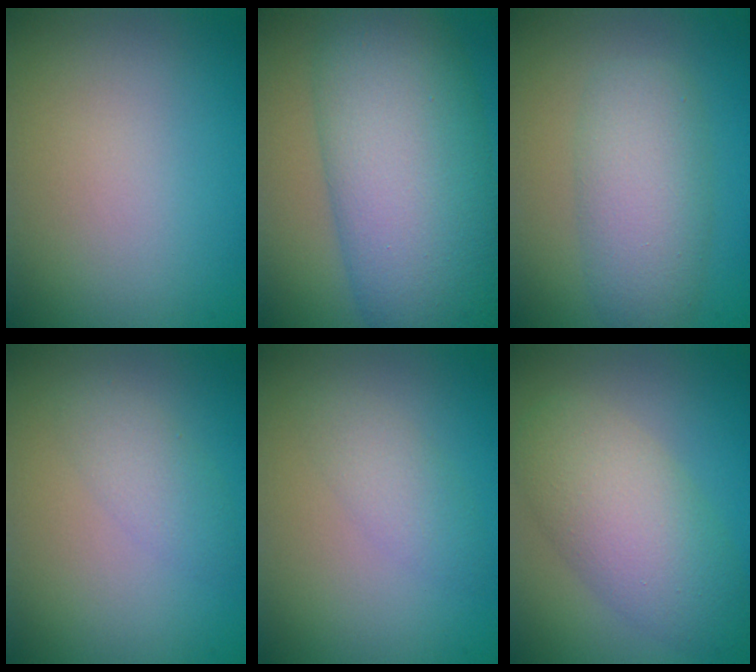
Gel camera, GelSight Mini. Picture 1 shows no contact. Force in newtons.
{"total": 13.4, "press": 13.4, "slide": 0.3}
{"total": 5.0, "press": 5.0, "slide": 0.2}
{"total": 2.2, "press": 2.2, "slide": 0.1}
{"total": 2.0, "press": 2.0, "slide": 0.1}
{"total": 6.4, "press": 6.4, "slide": 0.0}